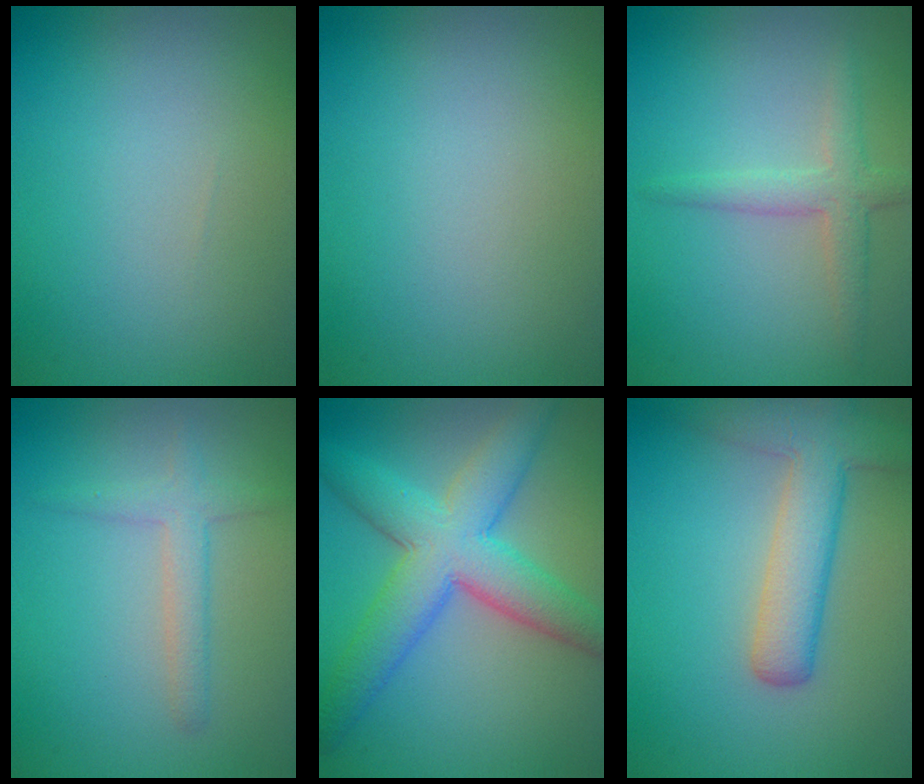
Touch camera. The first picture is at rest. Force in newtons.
{"total": 0.0}
{"total": 2.6, "press": 2.6, "slide": 0.0}
{"total": 2.4, "press": 2.4, "slide": 0.0}
{"total": 8.2, "press": 8.1, "slide": 0.2}
{"total": 6.0, "press": 6.0, "slide": 0.3}